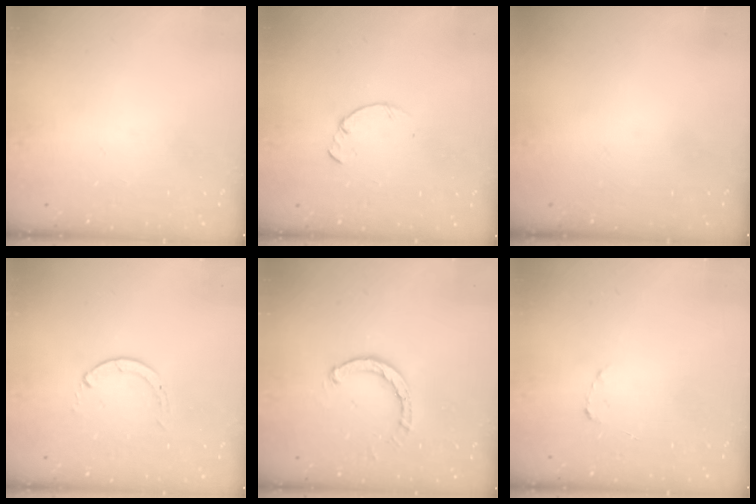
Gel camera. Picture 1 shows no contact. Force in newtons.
{"total": 0.7, "press": 0.6, "slide": 0.2}
{"total": 0.0}
{"total": 0.6, "press": 0.5, "slide": 0.1}
{"total": 2.6, "press": 2.6, "slide": 0.3}
{"total": 1.8, "press": 1.7, "slide": 0.3}